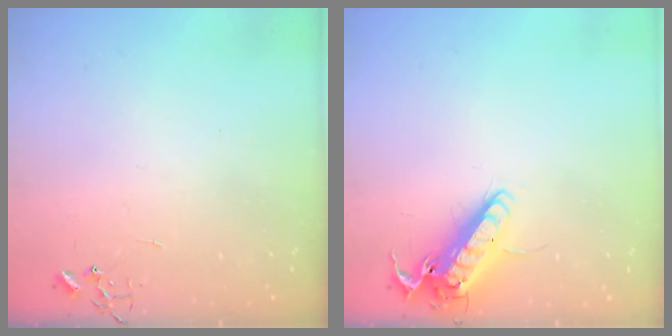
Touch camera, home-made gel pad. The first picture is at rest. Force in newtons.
{"total": 13.8, "press": 13.7, "slide": 2.0}